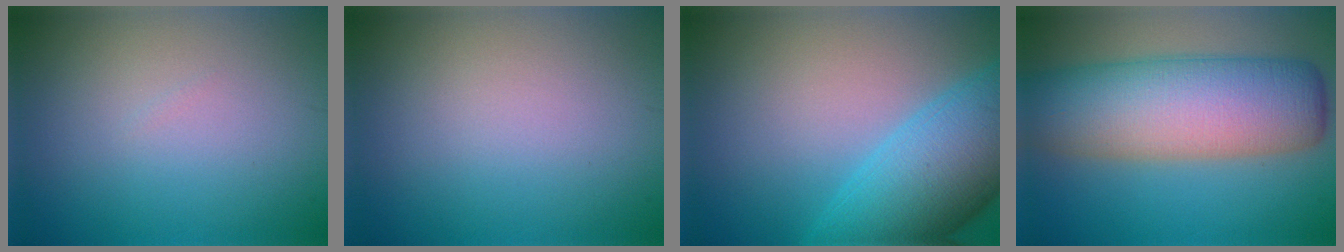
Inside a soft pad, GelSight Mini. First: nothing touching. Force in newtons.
{"total": 0.0}
{"total": 9.3, "press": 9.3, "slide": 0.4}
{"total": 11.3, "press": 11.3, "slide": 0.3}